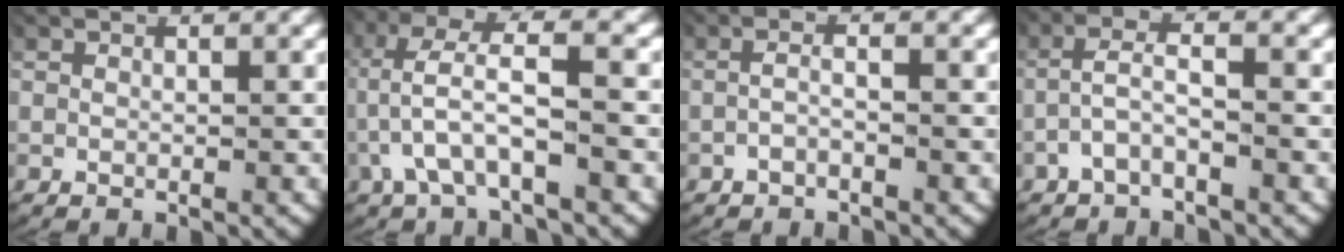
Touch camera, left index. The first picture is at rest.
{"total": 5.4, "force": [0.9, 2.8, 4.6], "torque": [-0.110, 0.002, 0.018]}
{"total": 1.6, "force": [-0.8, 0.3, 1.4], "torque": [-0.030, -0.003, -0.013]}
{"total": 2.5, "force": [-0.5, 1.0, 2.2], "torque": [-0.056, -0.001, -0.009]}